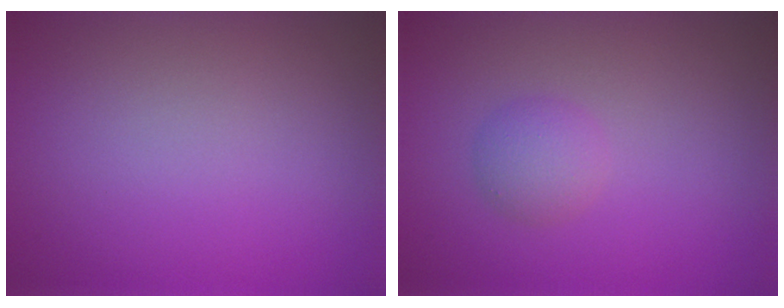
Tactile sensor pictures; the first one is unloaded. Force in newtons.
{"total": 1.8, "press": 1.8, "slide": 0.1}